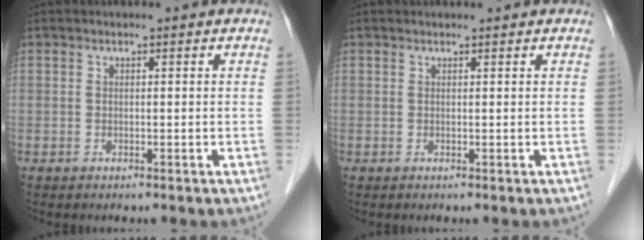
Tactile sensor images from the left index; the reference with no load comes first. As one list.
[{"total": 1.0, "force": [0.9, 0.0, 0.2], "torque": [-0.005, 0.010, 0.015]}]